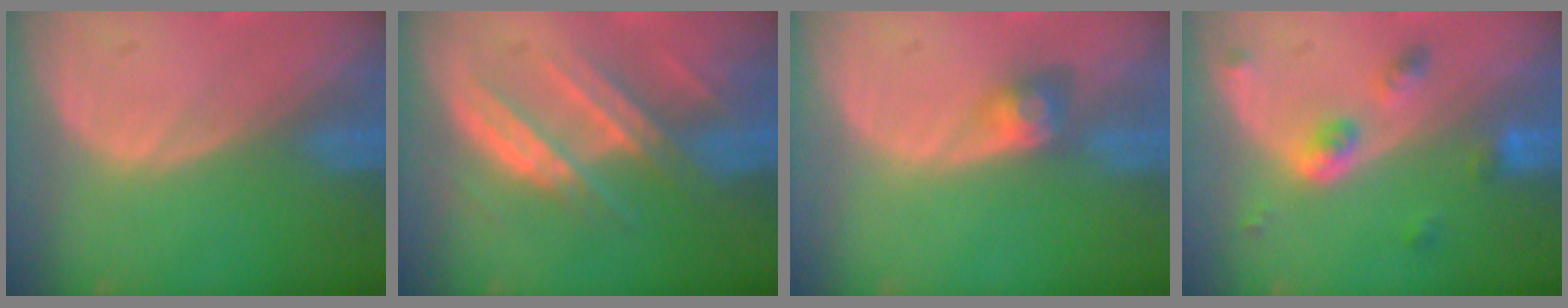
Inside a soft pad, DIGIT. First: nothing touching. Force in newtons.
{"total": 7.5, "press": 7.2, "slide": 2.0}
{"total": 3.0, "press": 2.6, "slide": 1.4}
{"total": 4.8, "press": 4.4, "slide": 1.8}